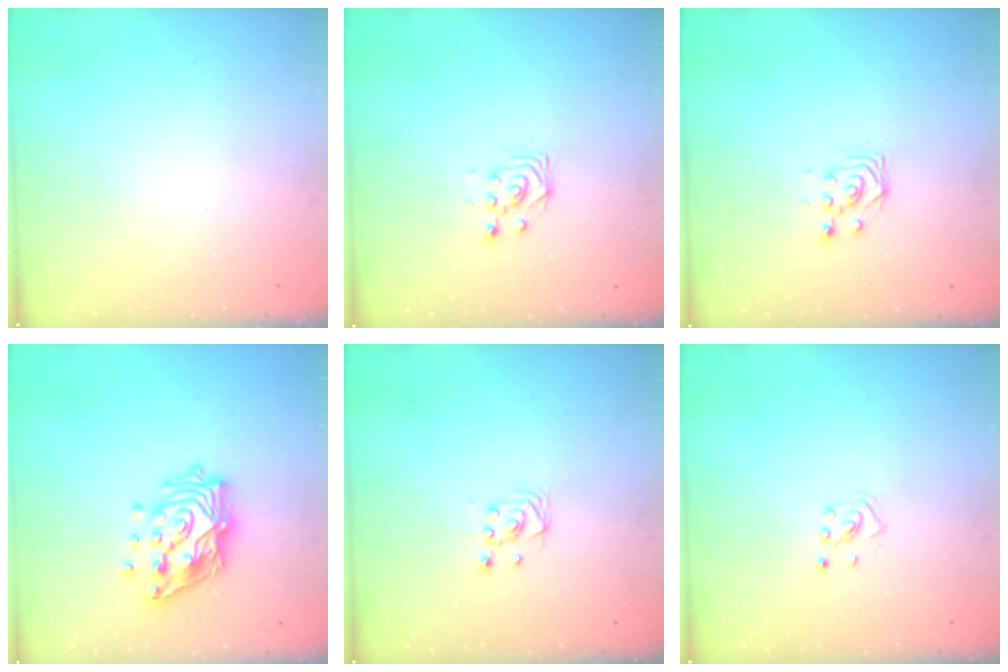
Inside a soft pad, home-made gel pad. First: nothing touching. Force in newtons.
{"total": 2.9, "press": 2.9, "slide": 0.4}
{"total": 2.9, "press": 2.9, "slide": 0.4}
{"total": 17.9, "press": 17.8, "slide": 2.1}
{"total": 2.5, "press": 2.2, "slide": 1.1}
{"total": 2.2, "press": 2.2, "slide": 0.3}